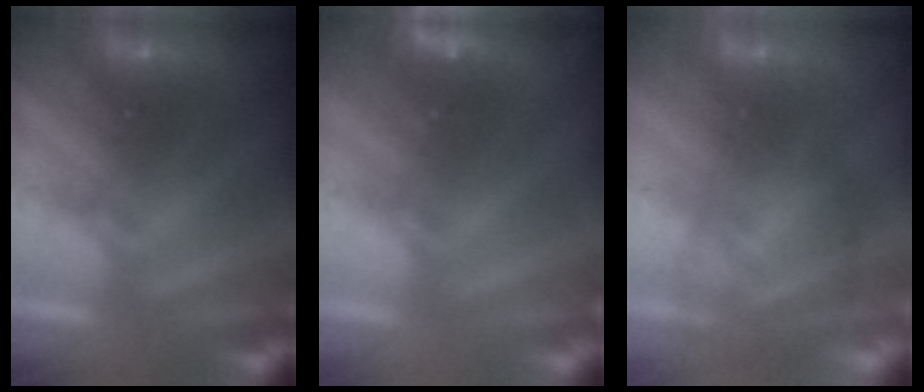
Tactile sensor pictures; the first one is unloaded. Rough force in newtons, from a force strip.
{"total": 4.6}
{"total": 3.8}